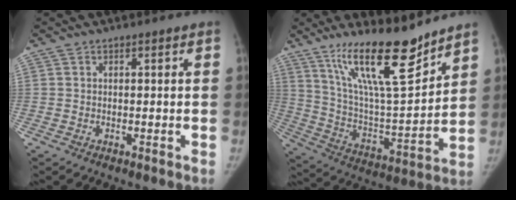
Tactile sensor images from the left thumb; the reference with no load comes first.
{"total": 19.6, "force": [14.3, 3.9, 12.9], "torque": [-0.192, -0.086, 0.259]}